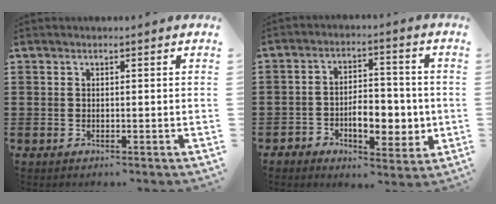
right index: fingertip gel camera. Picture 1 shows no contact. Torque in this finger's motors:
{"motor_torque": [1.60, -0.54, 0.33, 0.12]}